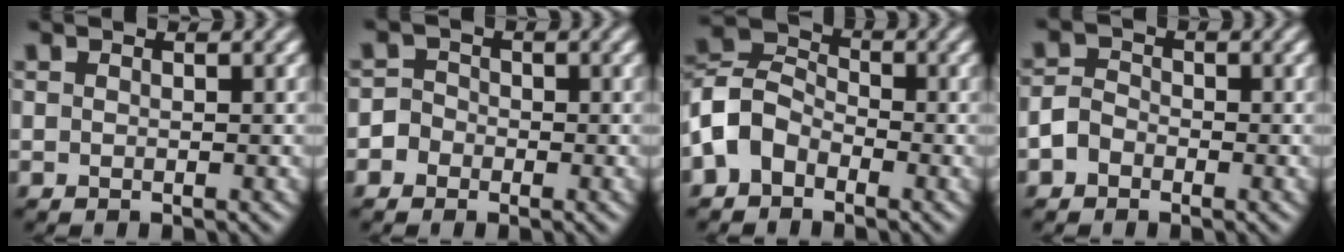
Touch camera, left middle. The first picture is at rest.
{"total": 2.7, "force": [-1.3, 2.3, 0.3], "torque": [0.018, 0.012, -0.040]}
{"total": 4.7, "force": [-2.4, 3.3, 2.3], "torque": [-0.054, 0.010, -0.064]}
{"total": 2.1, "force": [-1.3, 1.5, 0.7], "torque": [-0.011, 0.005, -0.034]}